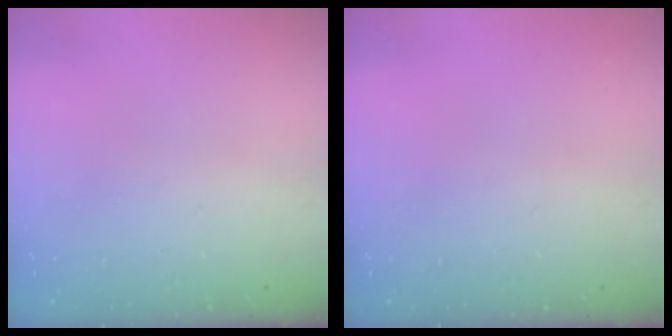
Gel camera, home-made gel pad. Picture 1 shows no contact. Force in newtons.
{"total": 0.0}